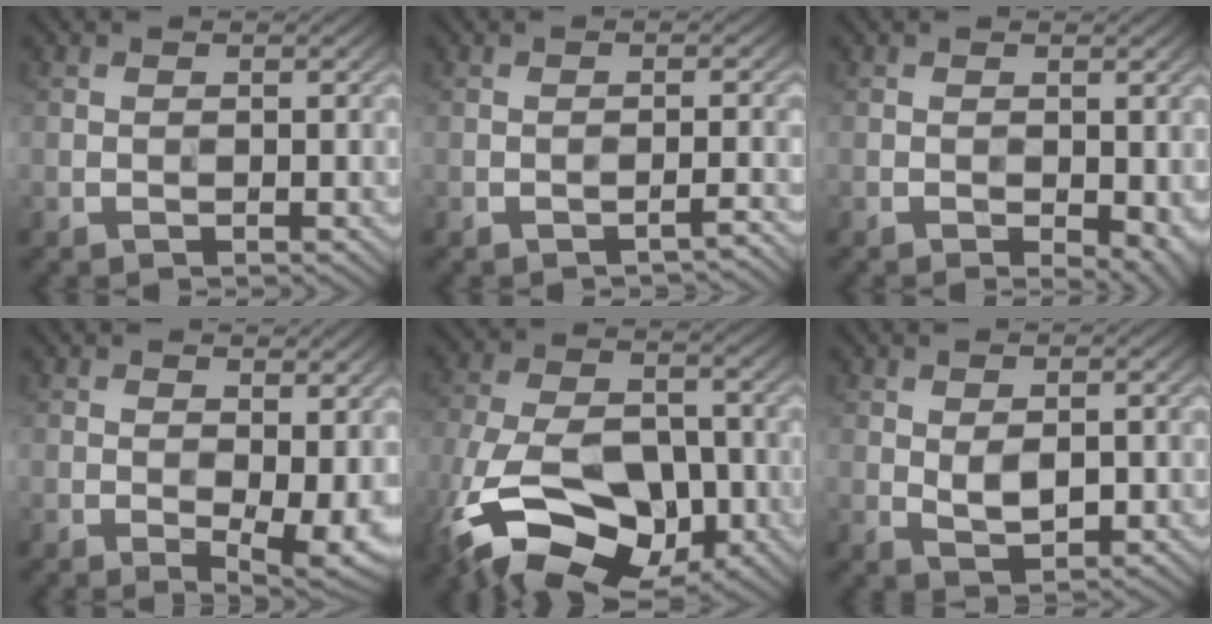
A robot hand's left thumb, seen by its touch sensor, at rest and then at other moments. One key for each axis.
{"total": 1.5, "fx": -1.3, "fy": -0.2, "fz": 0.7, "tx": -0.009, "ty": 0.014, "tz": -0.021}
{"total": 3.8, "fx": -1.2, "fy": 2.0, "fz": 3.0, "tx": -0.039, "ty": -0.010, "tz": -0.010}
{"total": 5.1, "fx": 0.3, "fy": 2.1, "fz": 4.7, "tx": -0.069, "ty": -0.005, "tz": 0.009}
{"total": 18.1, "fx": -8.5, "fy": 11.0, "fz": 11.6, "tx": -0.269, "ty": -0.036, "tz": -0.129}
{"total": 3.1, "fx": 0.3, "fy": 1.5, "fz": 2.7, "tx": -0.053, "ty": 0.001, "tz": 0.011}